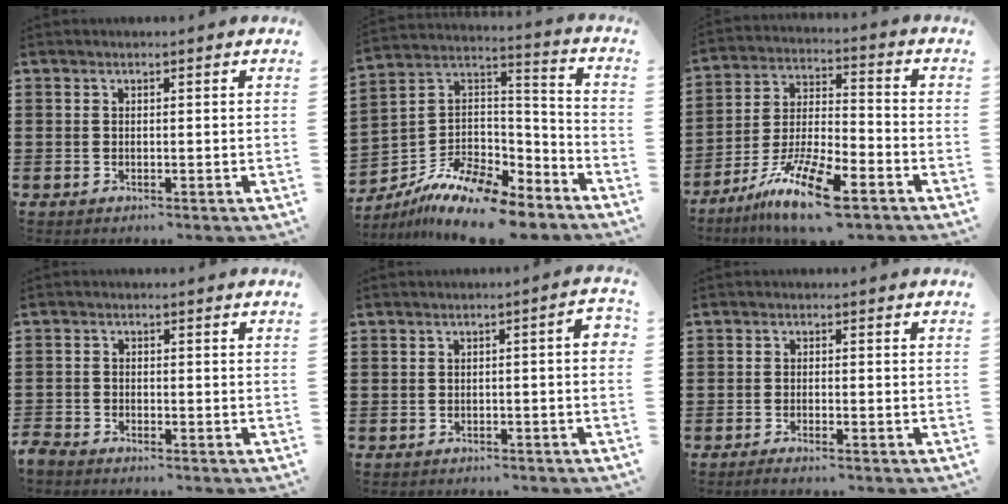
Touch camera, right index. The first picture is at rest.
{"total": 12.0, "force": [-9.4, 4.4, 6.0], "torque": [-0.122, 0.022, -0.181]}
{"total": 12.7, "force": [-8.8, 2.6, 8.9], "torque": [-0.185, 0.015, -0.167]}
{"total": 2.0, "force": [-1.9, 0.4, 0.0], "torque": [-0.013, -0.002, -0.045]}
{"total": 2.1, "force": [-1.4, 0.1, 1.6], "torque": [-0.028, 0.000, -0.028]}
{"total": 1.2, "force": [-1.0, -0.1, 0.6], "torque": [-0.010, -0.003, -0.019]}